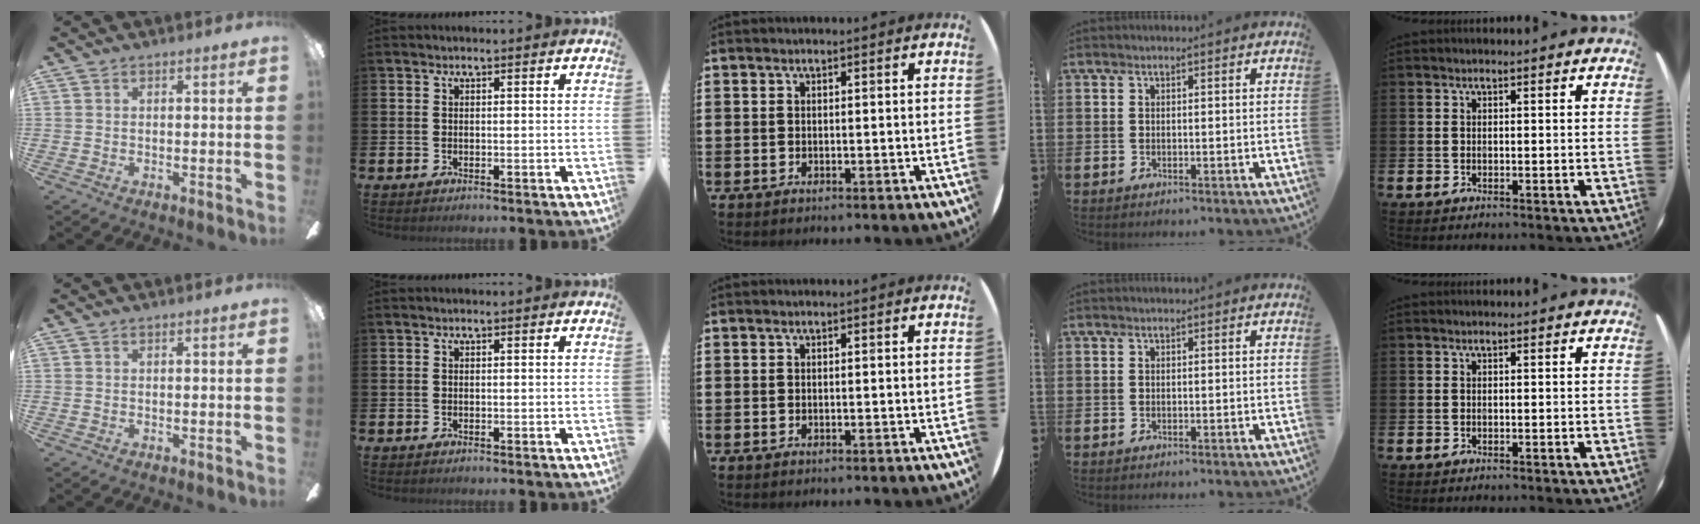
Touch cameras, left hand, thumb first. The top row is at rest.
{}